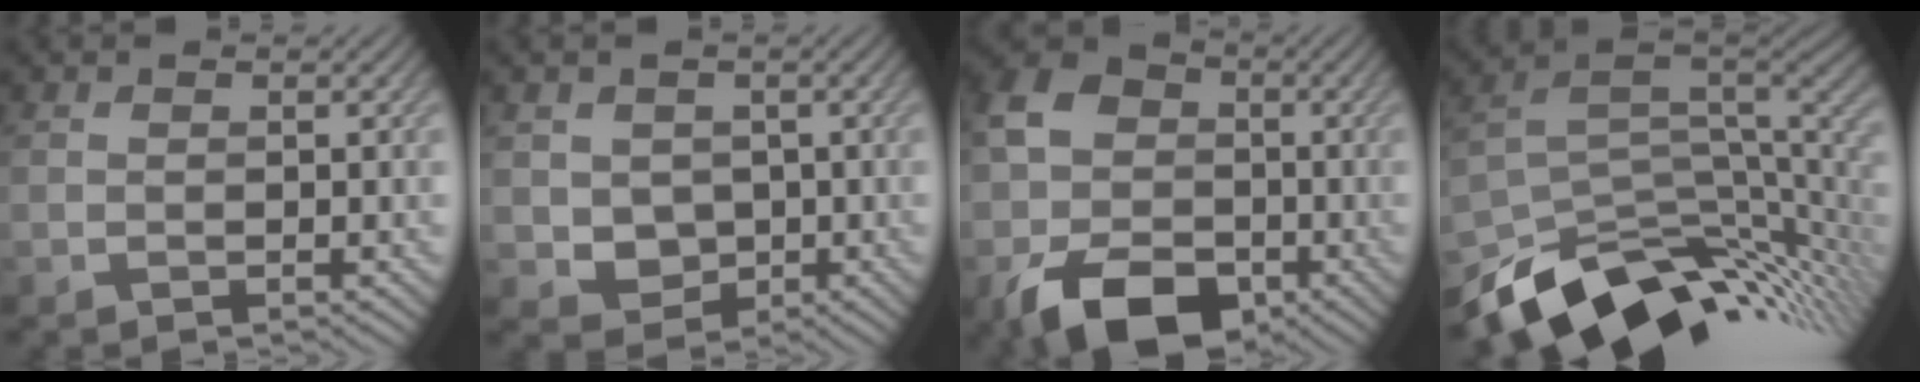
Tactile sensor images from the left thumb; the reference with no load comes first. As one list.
[{"total": 3.9, "force": [0.1, 3.5, 1.6], "torque": [-0.045, -0.012, -0.001]}, {"total": 13.9, "force": [-5.1, 10.2, 8.0], "torque": [-0.175, -0.030, -0.101]}, {"total": 13.4, "force": [-7.8, 6.5, 8.7], "torque": [-0.179, -0.035, -0.117]}]